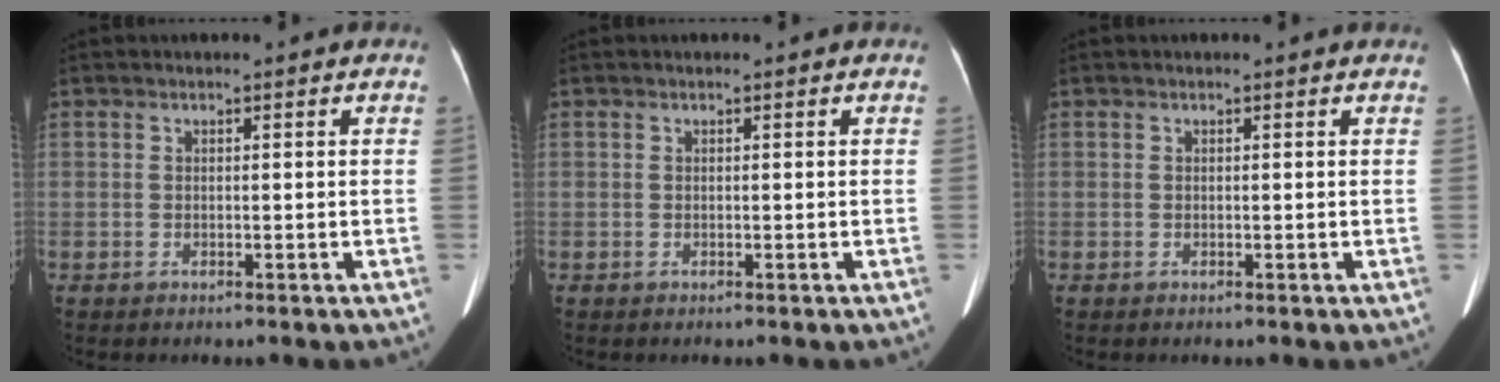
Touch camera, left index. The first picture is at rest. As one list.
[{"total": 0.0}, {"total": 0.9, "force": [0.9, 0.0, 0.2], "torque": [-0.010, 0.004, 0.008]}]